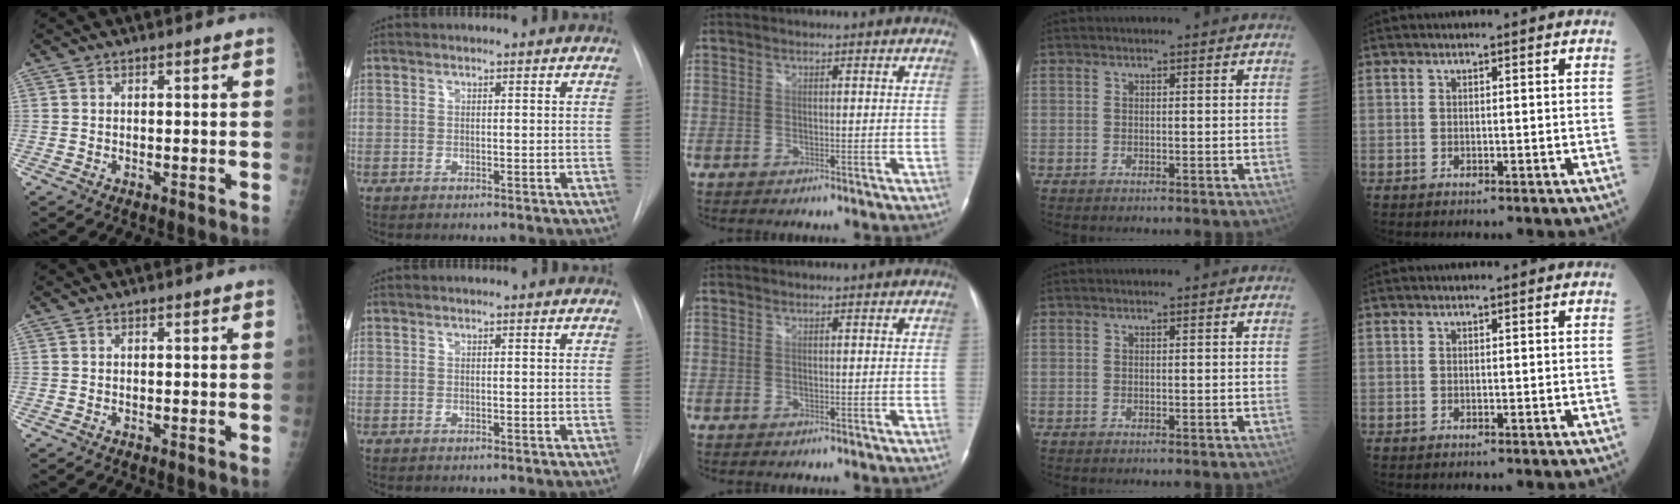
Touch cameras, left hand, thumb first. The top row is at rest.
{}